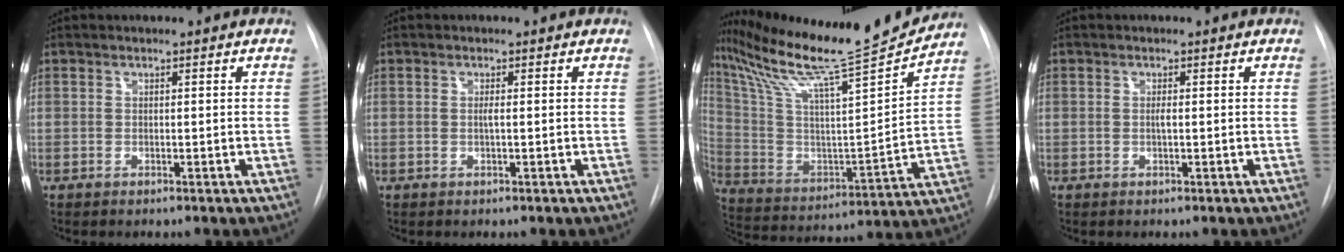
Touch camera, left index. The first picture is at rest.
{"total": 0.8, "force": [0.0, 0.0, 0.8], "torque": [-0.017, 0.000, -0.004]}
{"total": 22.6, "force": [20.3, -0.6, 9.9], "torque": [-0.190, -0.046, 0.329]}
{"total": 0.7, "force": [0.0, 0.1, 0.7], "torque": [-0.015, 0.000, -0.003]}